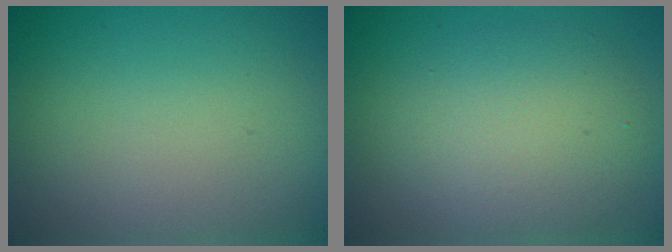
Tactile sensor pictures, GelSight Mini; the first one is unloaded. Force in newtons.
{"total": 4.9, "press": 4.9, "slide": 0.3}